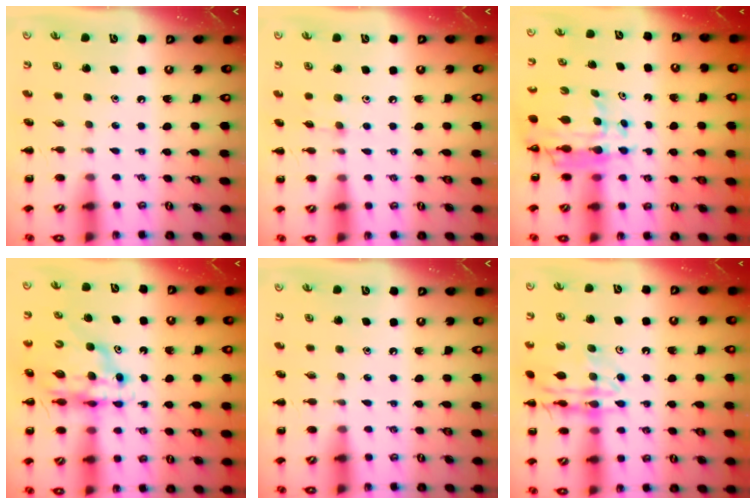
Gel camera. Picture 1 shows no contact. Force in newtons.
{"total": 3.8, "press": 3.5, "slide": 1.3}
{"total": 10.7, "press": 10.2, "slide": 3.1}
{"total": 12.6, "press": 12.1, "slide": 3.4}
{"total": 0.0}
{"total": 15.9, "press": 15.8, "slide": 1.6}